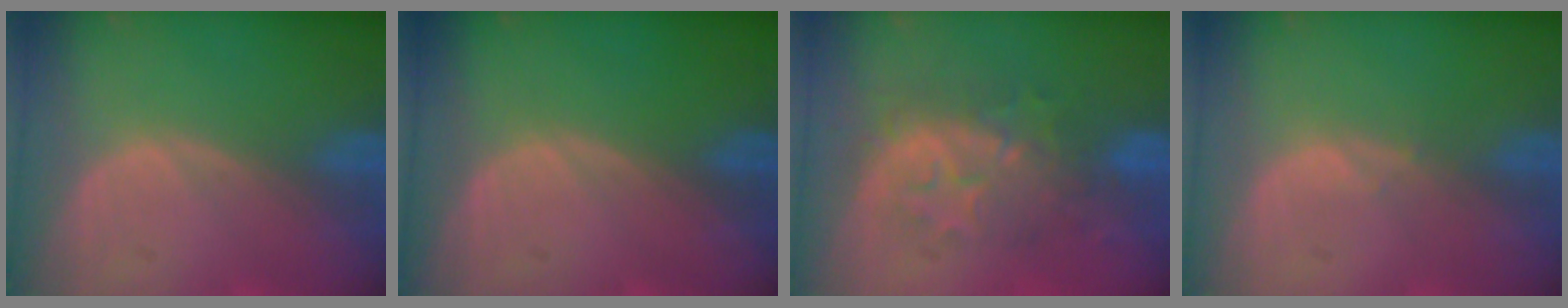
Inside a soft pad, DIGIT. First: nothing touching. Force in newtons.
{"total": 0.0}
{"total": 8.3, "press": 7.9, "slide": 2.5}
{"total": 0.5, "press": 0.5, "slide": 0.2}